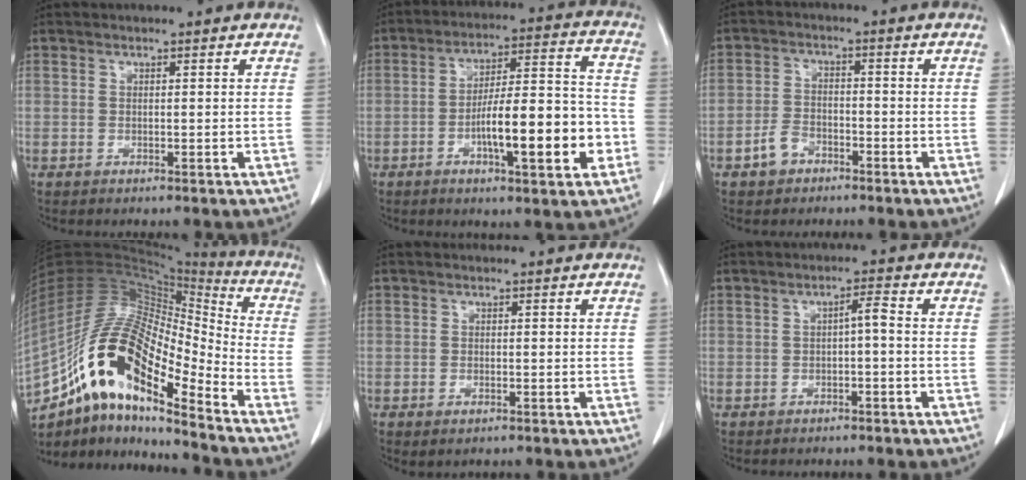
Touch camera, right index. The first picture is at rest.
{"total": 14.9, "force": [-4.6, 2.8, 13.9], "torque": [-0.216, 0.018, -0.068]}
{"total": 4.1, "force": [-2.6, 2.7, 1.7], "torque": [-0.033, 0.009, -0.046]}
{"total": 20.5, "force": [-12.5, 5.5, 15.4], "torque": [-0.310, 0.021, -0.222]}
{"total": 1.4, "force": [-0.8, 0.7, 0.9], "torque": [-0.014, -0.001, -0.005]}
{"total": 1.1, "force": [-0.2, 0.1, 1.1], "torque": [-0.015, 0.003, -0.004]}